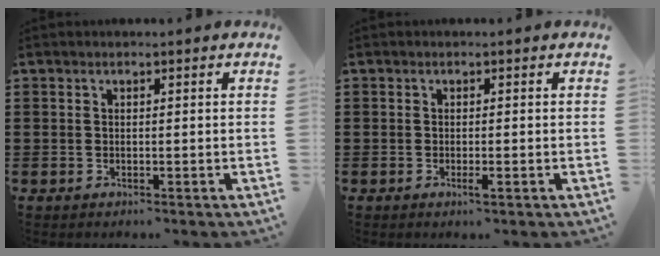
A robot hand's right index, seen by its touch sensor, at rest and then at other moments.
{"total": 1.2, "force": [-0.5, 0.0, 1.0], "torque": [-0.019, -0.005, -0.007]}